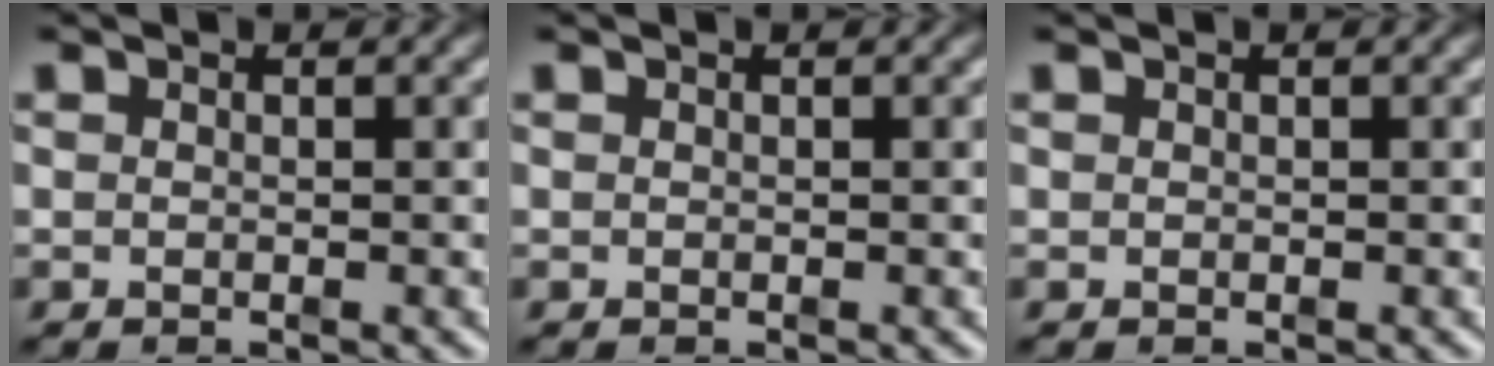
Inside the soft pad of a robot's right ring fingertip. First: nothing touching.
{"total": 0.0}
{"total": 0.0}